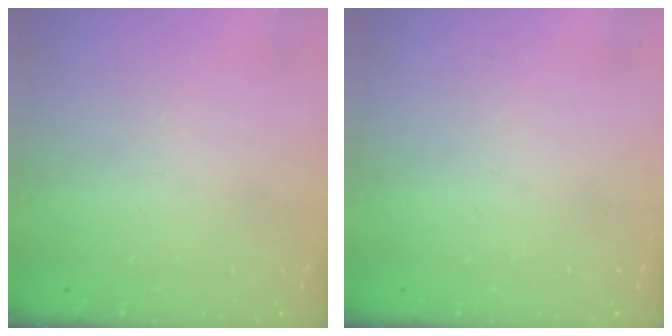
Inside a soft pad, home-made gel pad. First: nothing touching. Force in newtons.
{"total": 0.0}